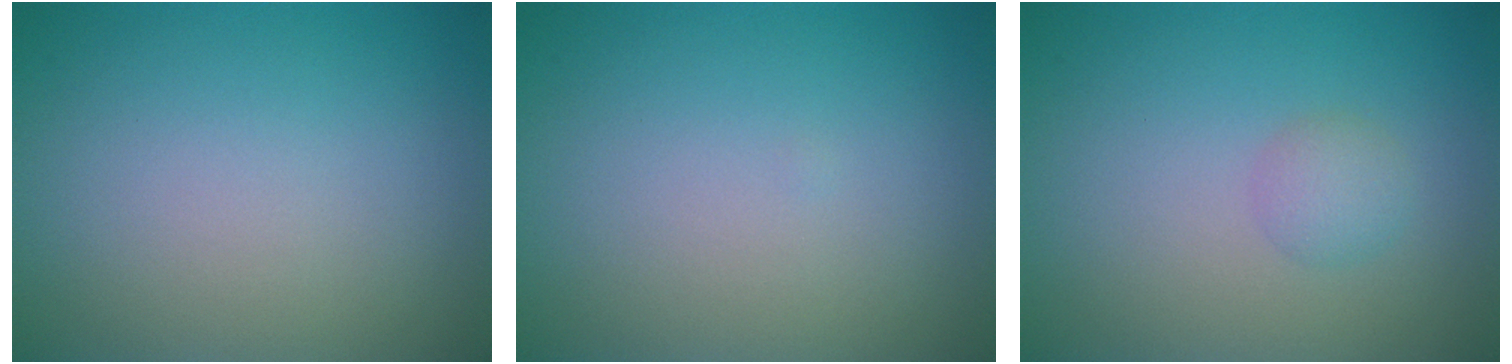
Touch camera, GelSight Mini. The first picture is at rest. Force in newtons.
{"total": 0.0}
{"total": 1.4, "press": 1.4, "slide": 0.0}